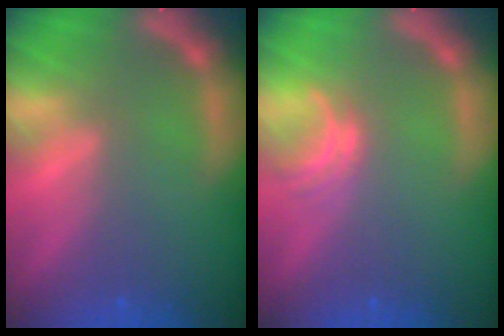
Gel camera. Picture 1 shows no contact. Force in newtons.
{"total": 2.0}